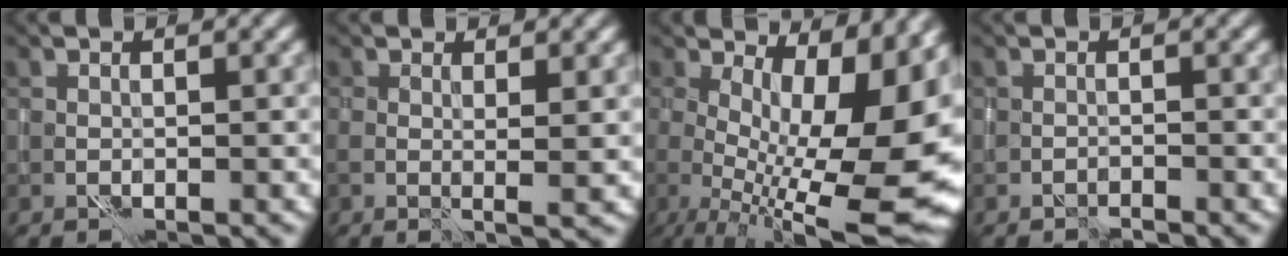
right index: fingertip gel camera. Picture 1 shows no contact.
{"total": 2.3, "force": [0.5, 0.5, 2.2], "torque": [-0.033, -0.002, 0.008]}
{"total": 15.1, "force": [-0.2, 5.7, 14.0], "torque": [-0.174, -0.010, 0.021]}
{"total": 1.0, "force": [-1.0, 0.0, 0.0], "torque": [0.000, 0.003, -0.021]}